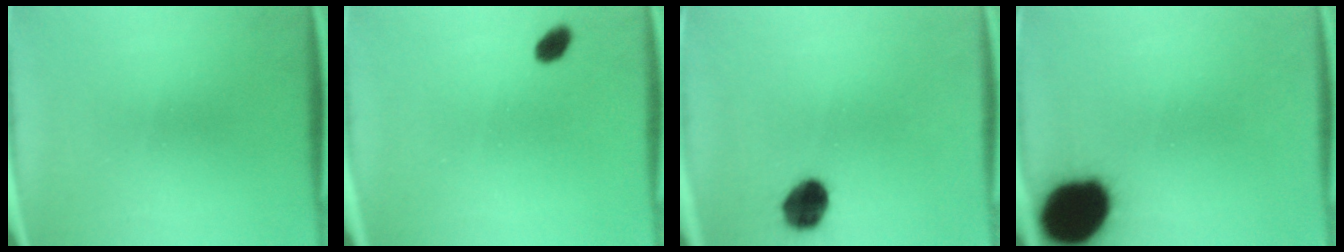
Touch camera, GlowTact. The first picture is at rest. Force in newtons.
{"total": 2.4}
{"total": 8.0}
{"total": 18.7}